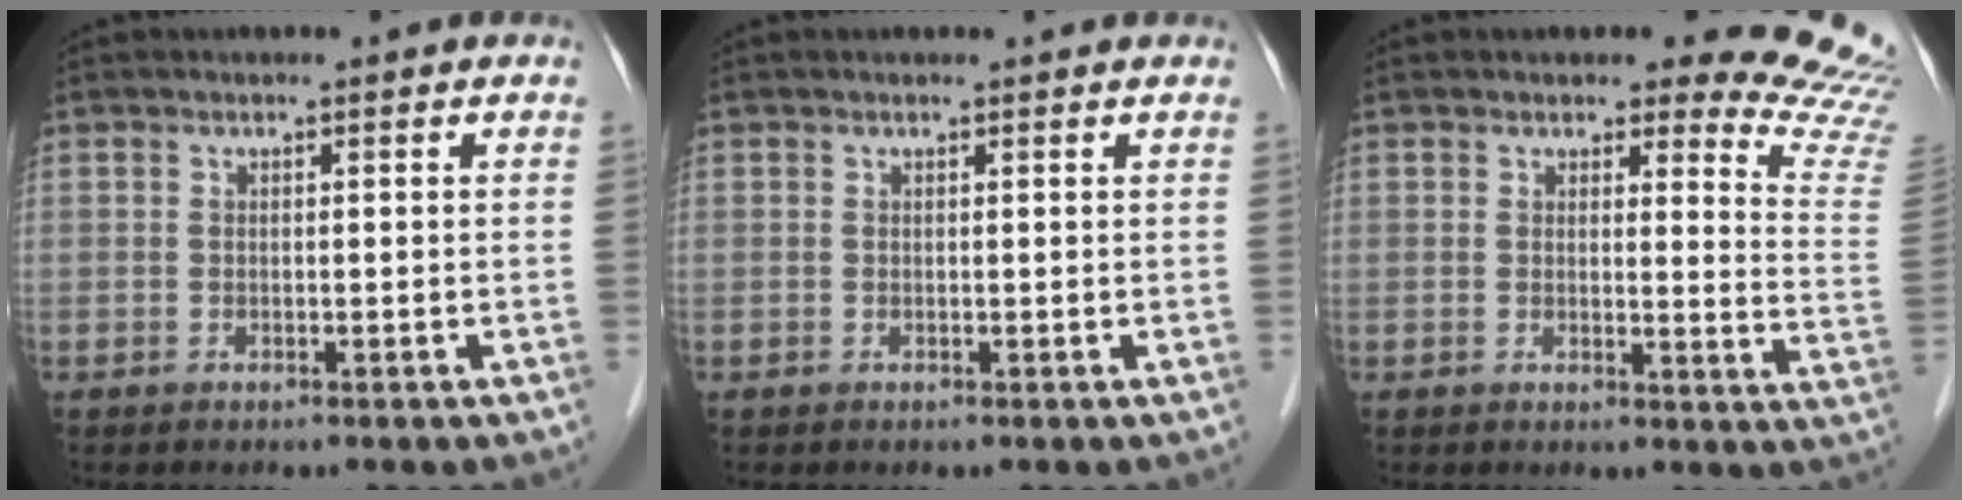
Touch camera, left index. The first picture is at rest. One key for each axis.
{"total": 1.3, "fx": 1.3, "fy": 0.2, "fz": 0.2, "tx": -0.013, "ty": 0.008, "tz": 0.012}
{"total": 11.4, "fx": 11.2, "fy": 1.4, "fz": 1.8, "tx": 0.011, "ty": -0.121, "tz": 0.081}